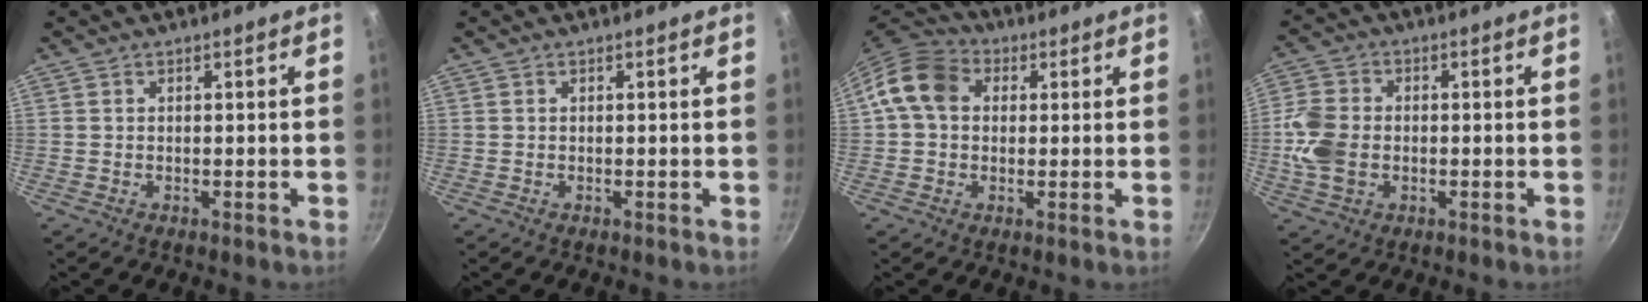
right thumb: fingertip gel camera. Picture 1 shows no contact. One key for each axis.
{"total": 0.0}
{"total": 9.6, "fx": 1.7, "fy": 7.7, "fz": 5.6, "tx": -0.076, "ty": 0.021, "tz": 0.010}
{"total": 8.7, "fx": -1.0, "fy": 6.4, "fz": 5.7, "tx": -0.108, "ty": 0.005, "tz": -0.027}